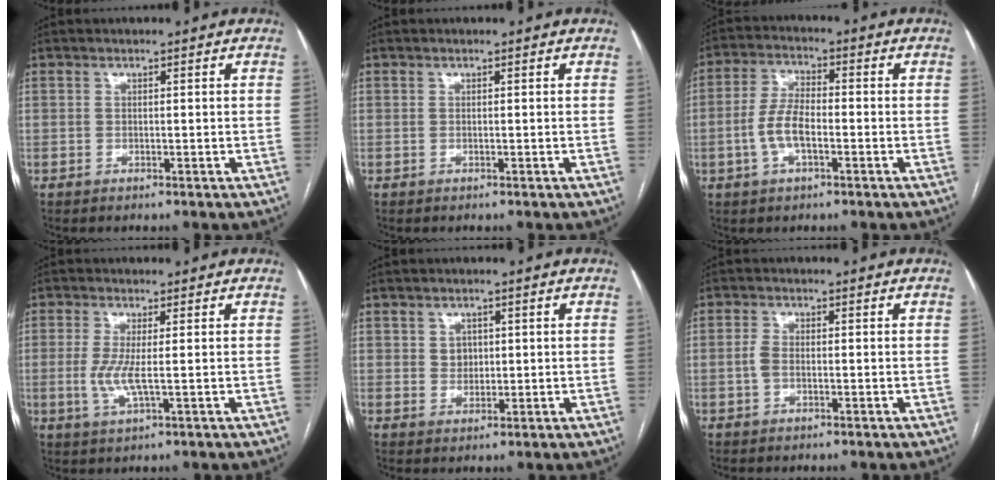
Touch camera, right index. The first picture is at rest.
{"total": 0.0}
{"total": 6.5, "force": [-1.8, 2.6, 5.6], "torque": [-0.126, 0.009, -0.037]}
{"total": 4.4, "force": [-0.3, 0.4, 4.4], "torque": [-0.101, -0.011, -0.005]}
{"total": 2.3, "force": [0.6, 2.0, 1.0], "torque": [-0.013, 0.001, 0.011]}
{"total": 1.9, "force": [-0.4, 1.0, 1.5], "torque": [-0.034, 0.004, -0.009]}